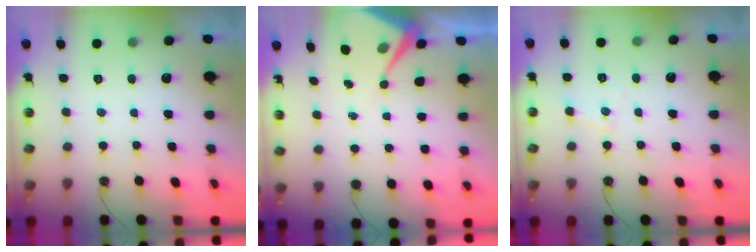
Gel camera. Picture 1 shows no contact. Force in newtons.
{"total": 8.0, "press": 7.9, "slide": 1.1}
{"total": 5.7, "press": 5.7, "slide": 0.8}